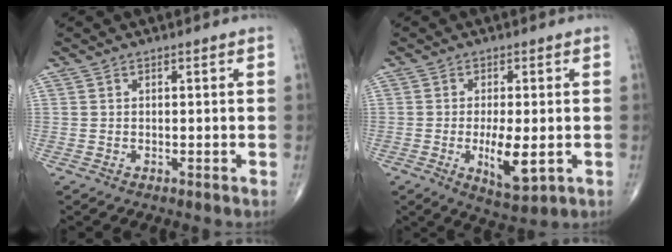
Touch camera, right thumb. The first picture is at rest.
{"total": 7.7, "force": [-1.6, 2.8, 7.0], "torque": [-0.118, -0.018, -0.020]}